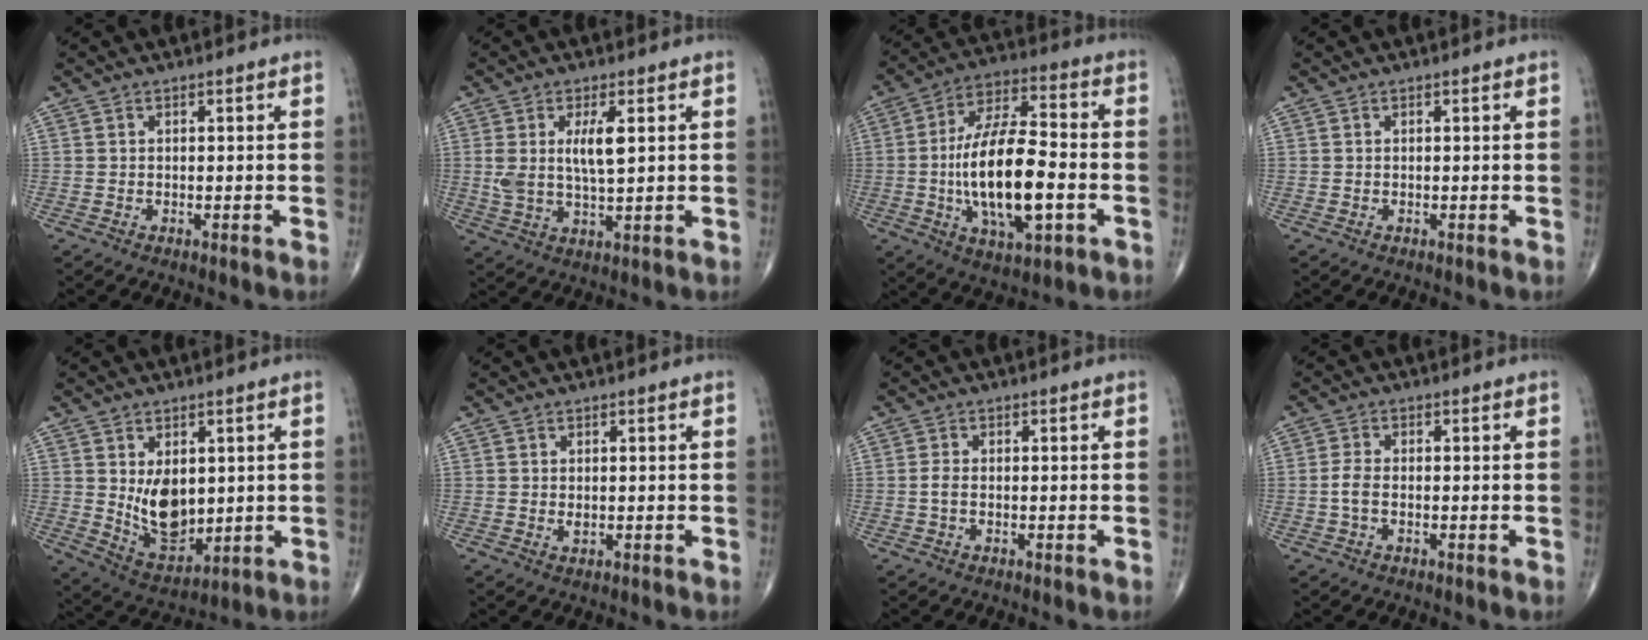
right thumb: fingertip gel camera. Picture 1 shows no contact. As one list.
[{"total": 7.3, "force": [1.9, 2.4, 6.6], "torque": [-0.129, -0.010, 0.042]}, {"total": 19.3, "force": [-3.4, 7.9, 17.2], "torque": [-0.304, 0.026, -0.055]}, {"total": 0.0}, {"total": 10.4, "force": [1.3, 6.6, 7.9], "torque": [-0.102, -0.024, 0.045]}, {"total": 0.9, "force": [0.1, 0.6, 0.7], "torque": [-0.012, -0.003, 0.002]}, {"total": 1.4, "force": [-0.3, 0.8, 1.1], "torque": [-0.026, 0.001, -0.008]}, {"total": 2.5, "force": [-0.6, 1.3, 2.1], "torque": [-0.048, 0.007, -0.016]}]